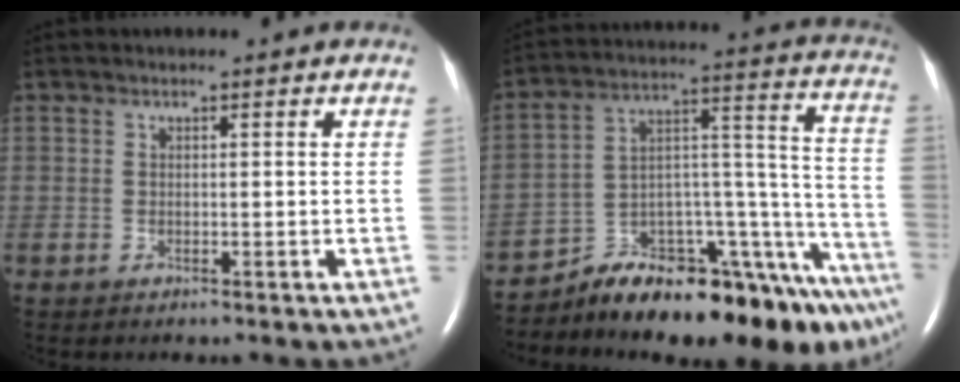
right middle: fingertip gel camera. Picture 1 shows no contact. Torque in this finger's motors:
{"motor_torque": [1.07, -1.07, 0.27, 0.12]}